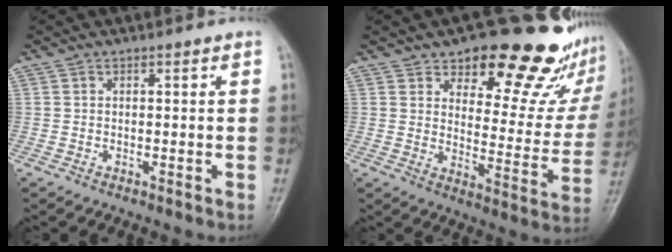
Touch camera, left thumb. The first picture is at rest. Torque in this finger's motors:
{"motor_torque": [0.10, 0.25, 0.23, -0.13, 0.13]}